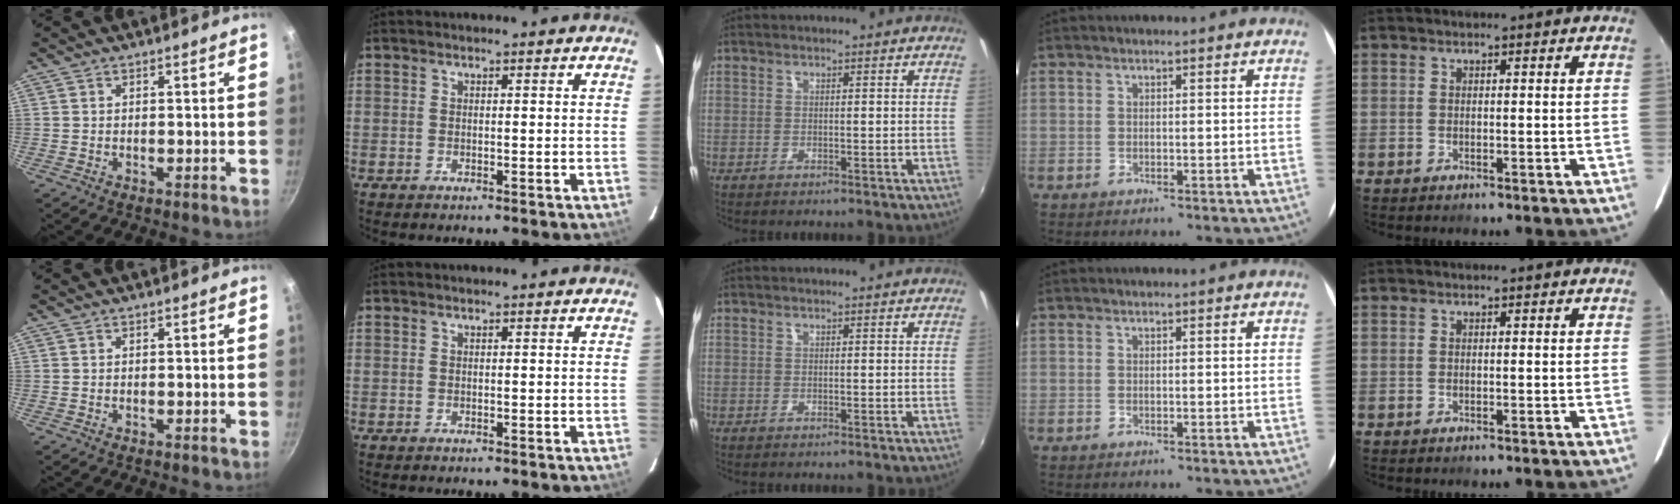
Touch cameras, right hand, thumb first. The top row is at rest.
{}